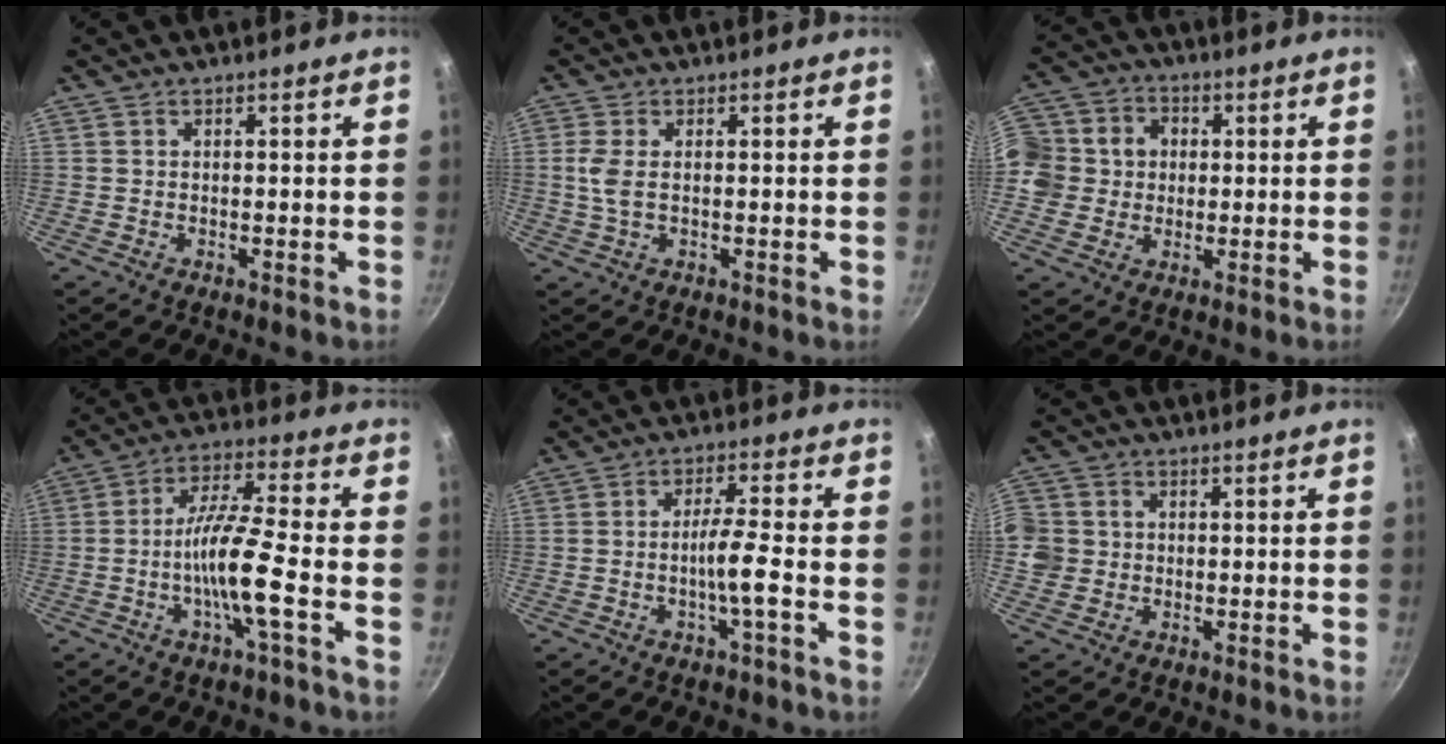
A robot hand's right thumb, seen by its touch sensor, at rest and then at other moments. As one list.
[{"total": 3.7, "force": [0.4, 1.7, 3.2], "torque": [-0.075, 0.002, 0.007]}, {"total": 13.6, "force": [0.8, 12.3, 5.5], "torque": [-0.105, 0.028, 0.004]}, {"total": 10.9, "force": [-3.2, 0.9, 10.3], "torque": [-0.192, 0.030, -0.070]}, {"total": 5.6, "force": [-1.8, -0.1, 5.3], "torque": [-0.102, 0.020, -0.034]}, {"total": 7.4, "force": [-0.3, 7.0, 2.5], "torque": [-0.052, 0.013, -0.014]}]